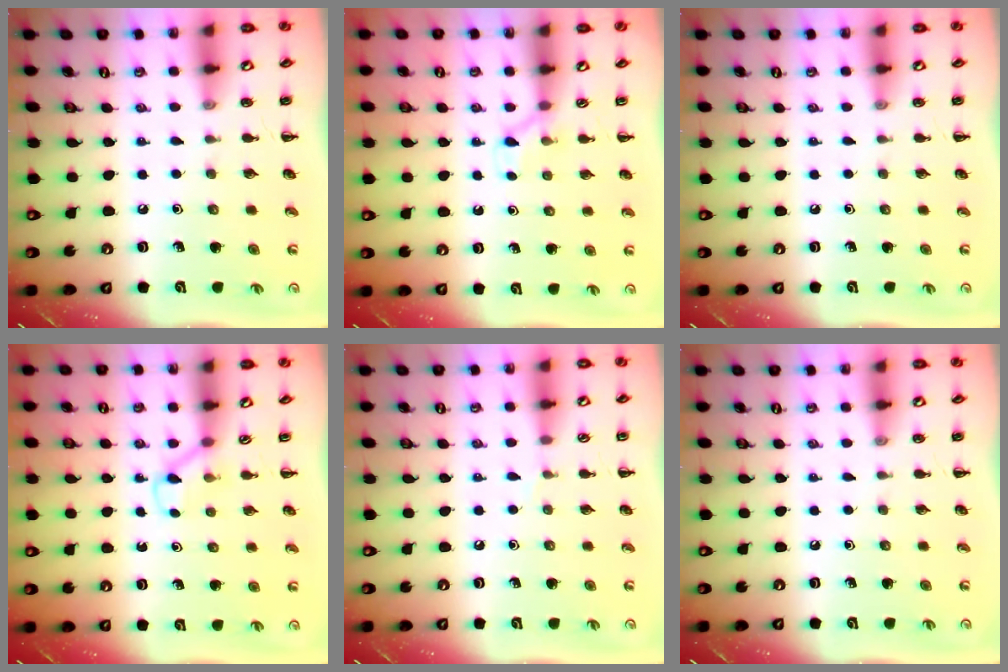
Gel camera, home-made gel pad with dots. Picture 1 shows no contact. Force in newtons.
{"total": 3.8, "press": 3.6, "slide": 1.3}
{"total": 0.0}
{"total": 2.5, "press": 2.3, "slide": 0.9}
{"total": 2.9, "press": 2.7, "slide": 1.1}
{"total": 0.0}